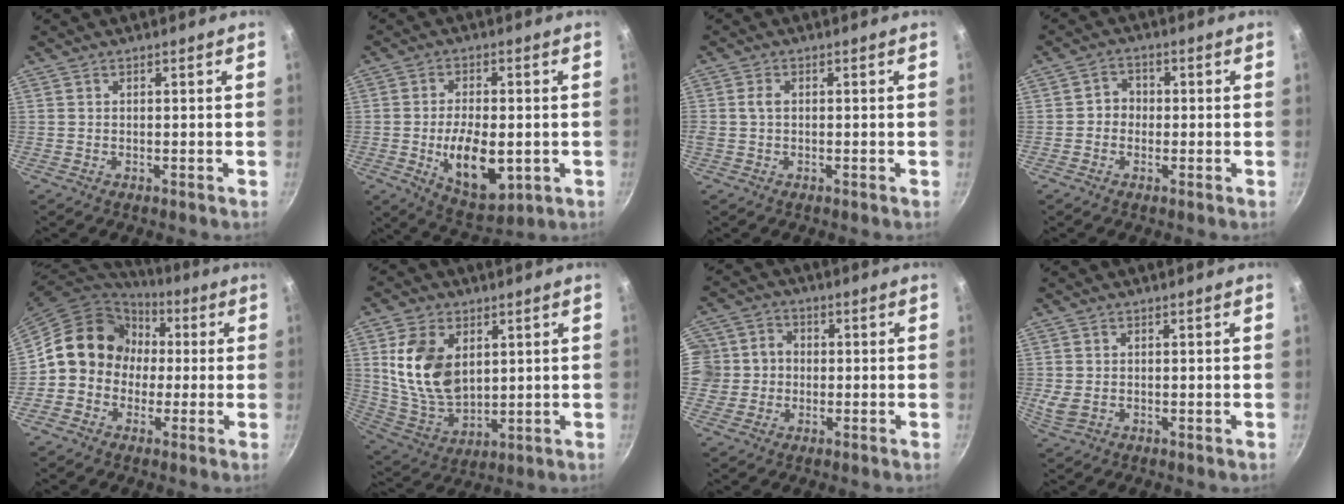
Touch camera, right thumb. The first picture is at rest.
{"total": 12.7, "force": [-2.2, 6.6, 10.6], "torque": [-0.157, -0.003, -0.021]}
{"total": 1.8, "force": [0.0, 1.3, 1.3], "torque": [-0.026, 0.004, -0.002]}
{"total": 3.3, "force": [-0.5, 3.0, 1.2], "torque": [0.004, 0.009, -0.016]}
{"total": 13.8, "force": [0.7, 12.3, 6.2], "torque": [-0.059, 0.034, -0.007]}
{"total": 14.8, "force": [3.8, 9.8, 10.5], "torque": [-0.179, -0.030, 0.085]}
{"total": 8.3, "force": [-0.4, 7.9, 2.7], "torque": [-0.017, 0.012, -0.024]}
{"total": 3.0, "force": [0.2, 2.1, 2.1], "torque": [-0.041, -0.003, 0.010]}